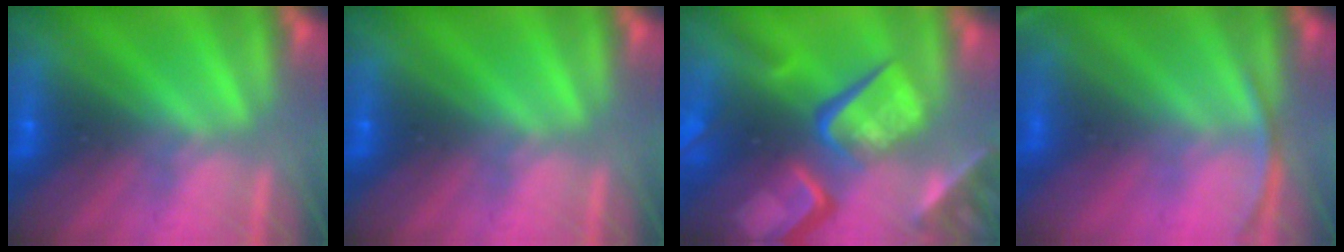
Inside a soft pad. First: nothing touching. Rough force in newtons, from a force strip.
{"total": 0.0}
{"total": 7.9}
{"total": 2.2}